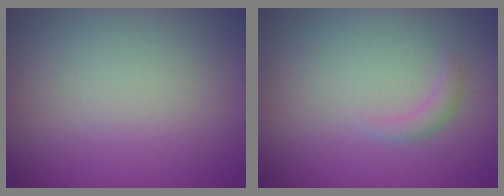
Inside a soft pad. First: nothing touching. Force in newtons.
{"total": 1.1, "press": 1.1, "slide": 0.1}